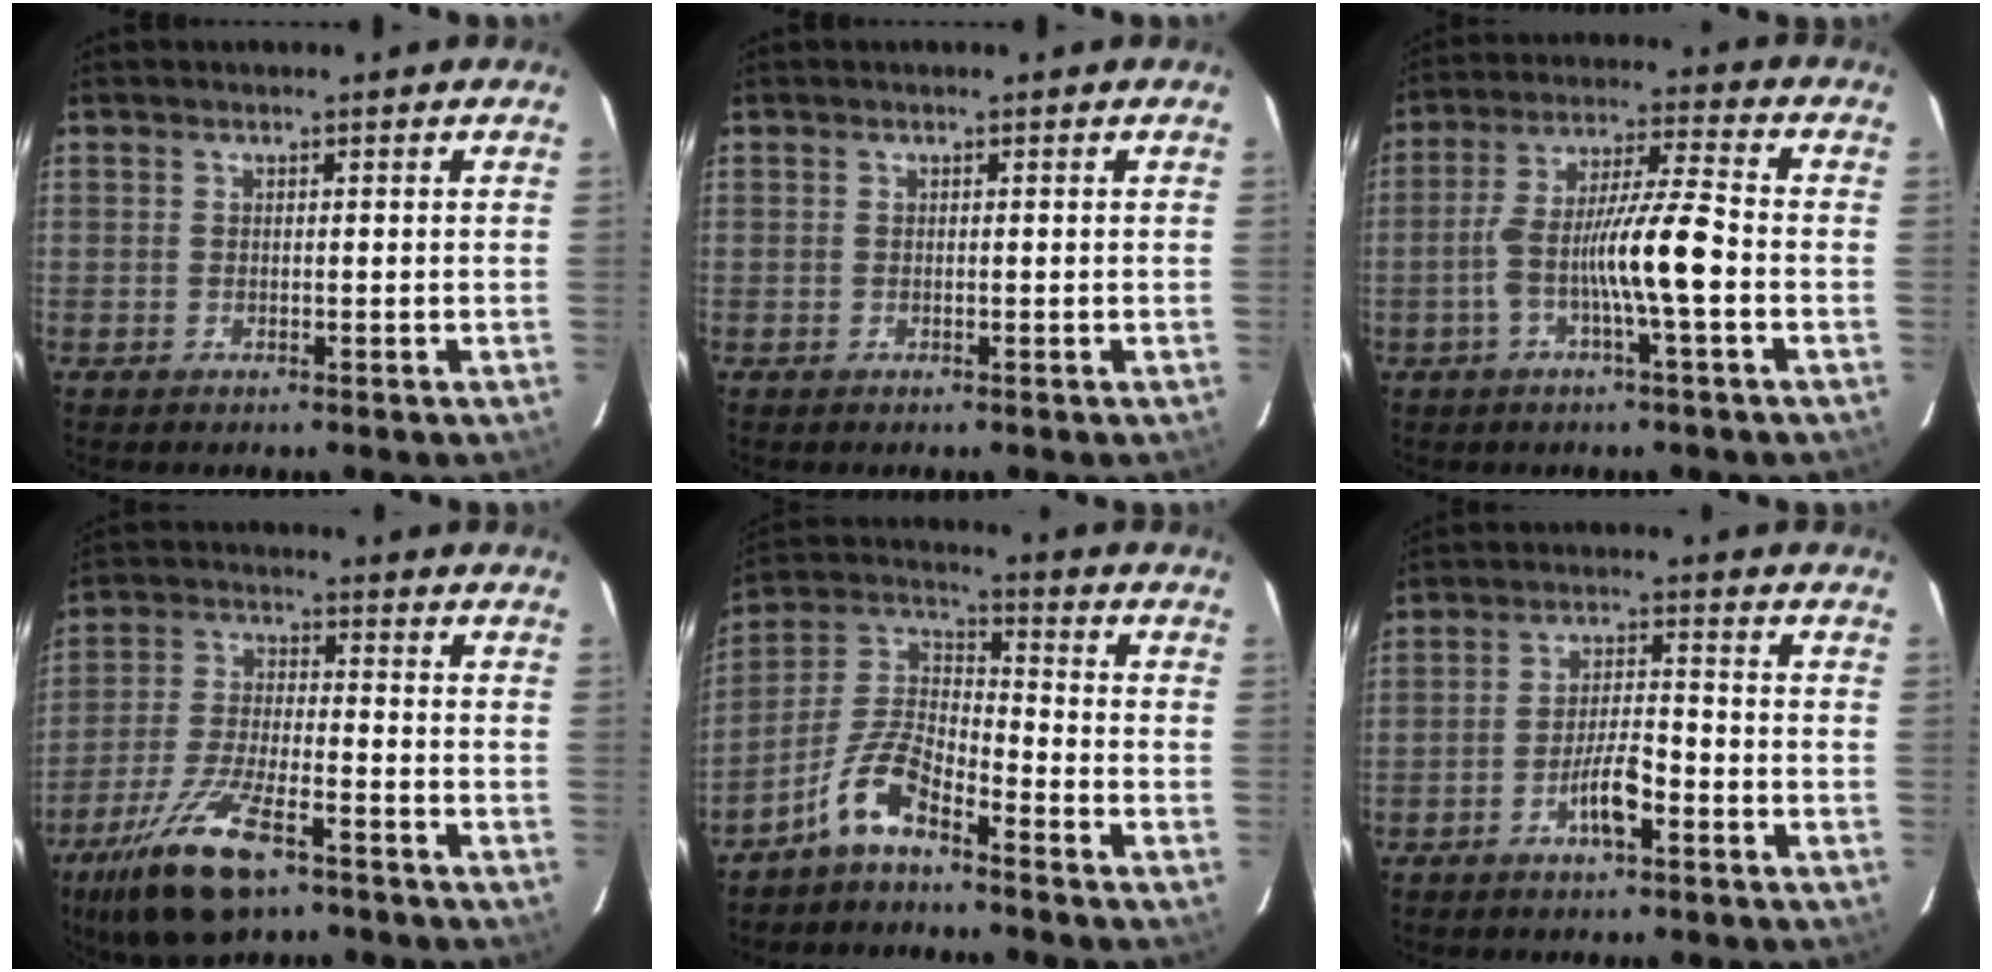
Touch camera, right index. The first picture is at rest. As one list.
[{"total": 0.0}, {"total": 10.4, "force": [-2.7, 0.2, 10.0], "torque": [-0.190, 0.013, -0.053]}, {"total": 12.9, "force": [-8.2, 3.1, 9.4], "torque": [-0.191, -0.022, -0.146]}, {"total": 8.1, "force": [-5.9, 2.1, 5.1], "torque": [-0.118, 0.017, -0.121]}, {"total": 5.6, "force": [-2.9, 1.2, 4.7], "torque": [-0.091, 0.007, -0.052]}]